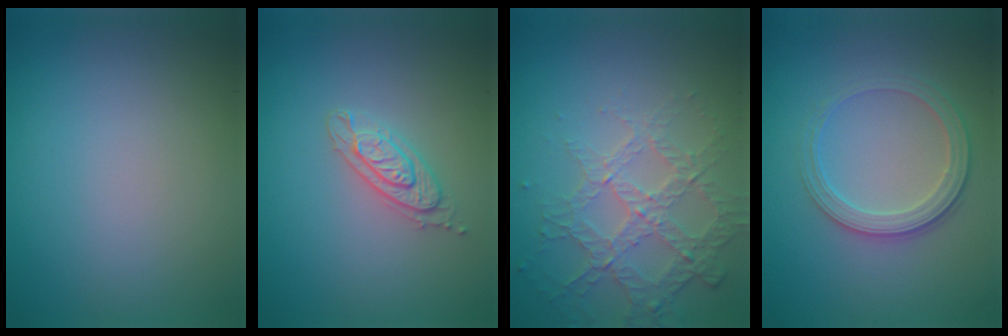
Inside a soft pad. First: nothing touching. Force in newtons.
{"total": 2.3, "press": 2.2, "slide": 0.5}
{"total": 4.0, "press": 3.1, "slide": 2.5}
{"total": 2.8, "press": 2.7, "slide": 0.9}